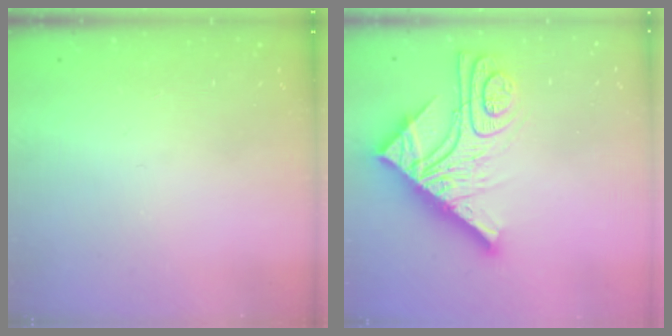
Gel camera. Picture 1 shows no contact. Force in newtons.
{"total": 21.2, "press": 21.1, "slide": 1.8}